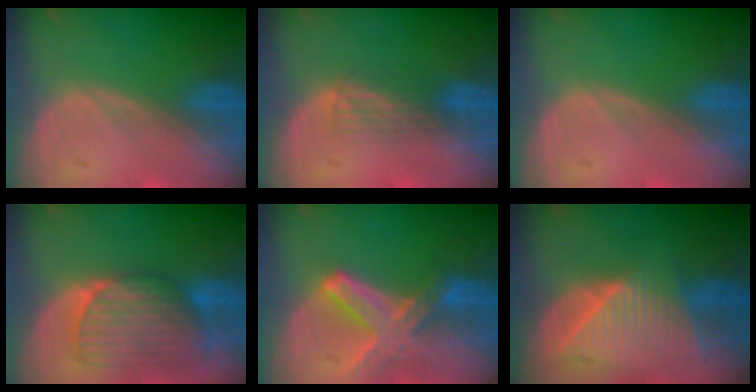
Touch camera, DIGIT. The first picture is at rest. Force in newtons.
{"total": 2.9, "press": 2.6, "slide": 1.2}
{"total": 0.0}
{"total": 9.4, "press": 8.3, "slide": 4.2}
{"total": 8.2, "press": 7.2, "slide": 3.9}
{"total": 9.1, "press": 8.1, "slide": 4.0}